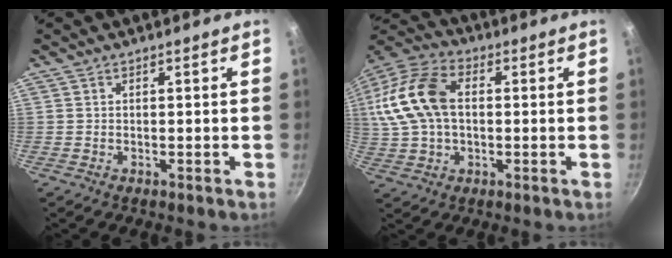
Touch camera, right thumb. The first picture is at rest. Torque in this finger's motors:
{"motor_torque": [1.35, 2.97, 0.54, -0.46, 0.20]}